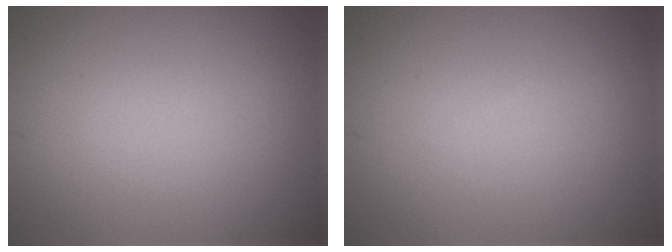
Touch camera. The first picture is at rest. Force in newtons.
{"total": 0.0}